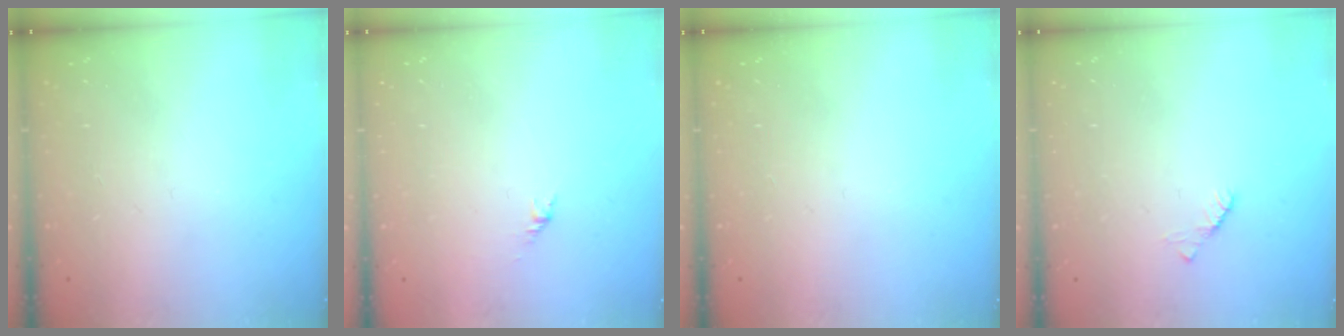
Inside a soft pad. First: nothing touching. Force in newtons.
{"total": 1.7, "press": 1.6, "slide": 0.7}
{"total": 0.0}
{"total": 2.2, "press": 2.2, "slide": 0.3}